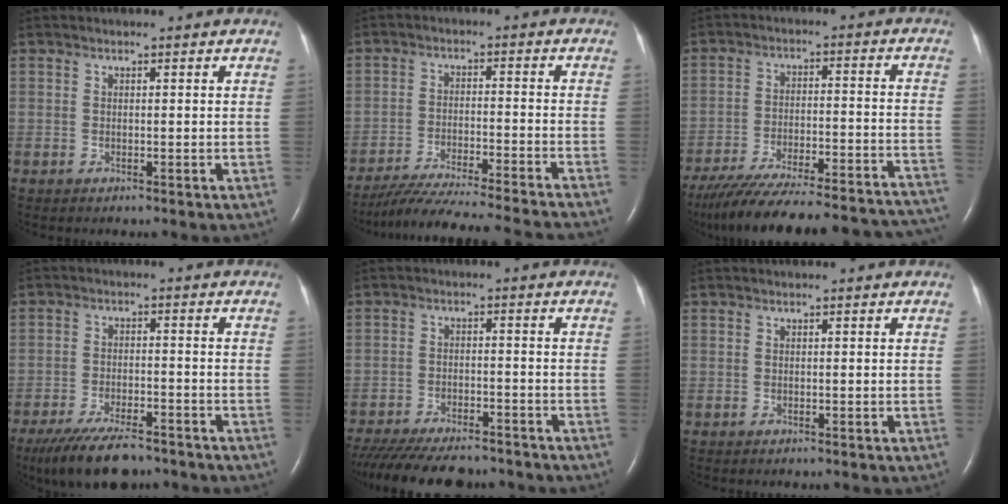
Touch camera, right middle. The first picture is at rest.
{"total": 20.0, "force": [-18.1, -0.9, 8.3], "torque": [-0.128, -0.048, -0.268]}
{"total": 32.9, "force": [-29.3, 4.9, 14.0], "torque": [-0.188, -0.035, -0.393]}
{"total": 10.8, "force": [-8.7, 3.0, 5.7], "torque": [-0.100, -0.021, -0.142]}
{"total": 16.0, "force": [-13.9, 4.1, 6.7], "torque": [-0.152, -0.022, -0.201]}
{"total": 0.0}